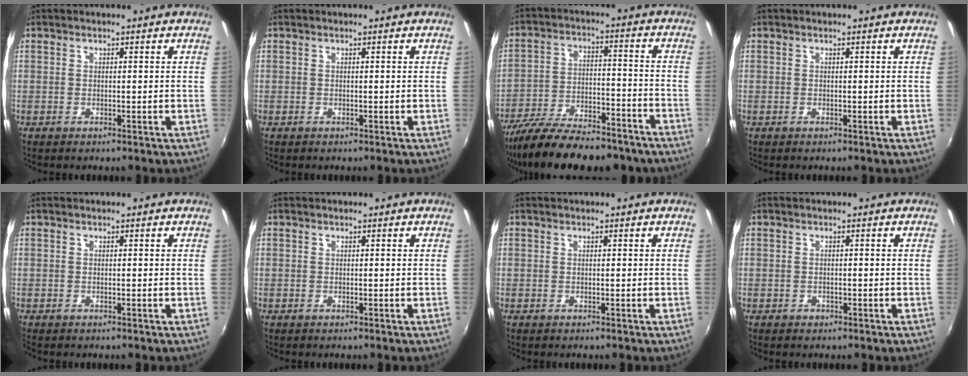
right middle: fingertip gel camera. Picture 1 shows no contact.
{"total": 0.0}
{"total": 21.5, "force": [-17.5, 6.4, 10.8], "torque": [-0.204, -0.030, -0.262]}
{"total": 0.0}
{"total": 0.0}
{"total": 0.0}
{"total": 0.0}
{"total": 0.8, "force": [-0.6, 0.6, 0.1], "torque": [-0.002, 0.000, -0.007]}